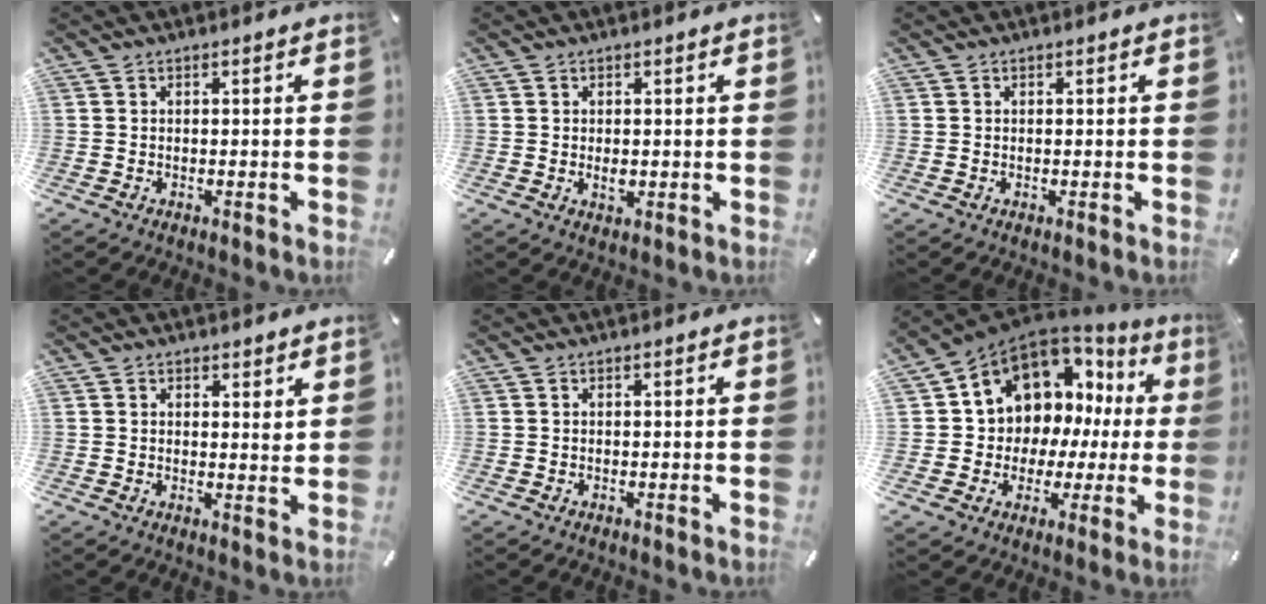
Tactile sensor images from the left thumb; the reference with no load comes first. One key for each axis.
{"total": 2.2, "fx": 0.1, "fy": 1.5, "fz": 1.6, "tx": -0.024, "ty": -0.001, "tz": -0.001}
{"total": 0.0}
{"total": 2.3, "fx": 1.7, "fy": 1.3, "fz": 0.8, "tx": 0.008, "ty": -0.010, "tz": 0.027}
{"total": 0.0}
{"total": 11.7, "fx": 6.8, "fy": 9.0, "fz": 3.4, "tx": -0.069, "ty": -0.075, "tz": 0.131}